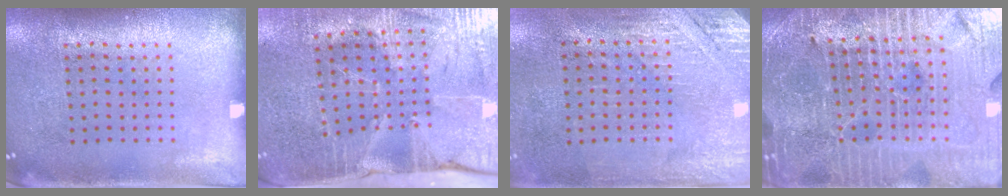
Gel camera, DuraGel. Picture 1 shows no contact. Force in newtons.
{"total": 4.2, "press": 3.8, "slide": 1.9}
{"total": 2.7, "press": 2.5, "slide": 1.1}
{"total": 5.9, "press": 5.4, "slide": 2.3}